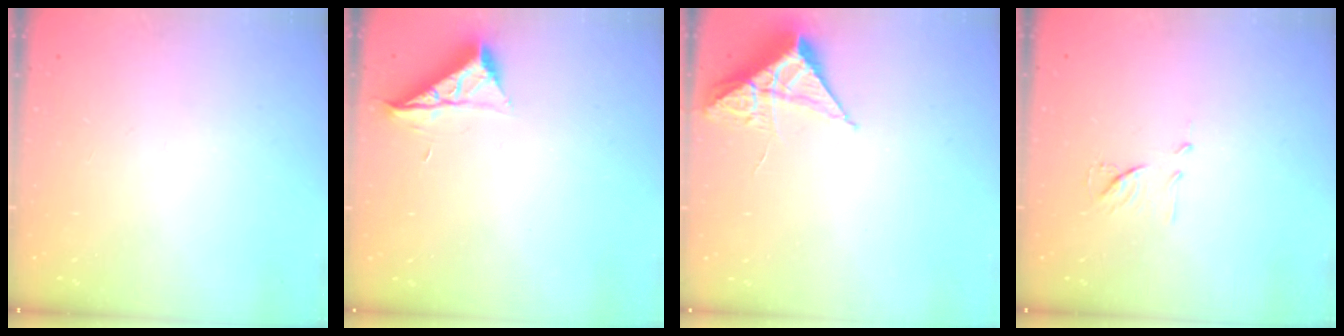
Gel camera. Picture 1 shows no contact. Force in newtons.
{"total": 6.6, "press": 6.6, "slide": 0.3}
{"total": 7.0, "press": 7.0, "slide": 0.3}
{"total": 6.8, "press": 6.7, "slide": 0.6}